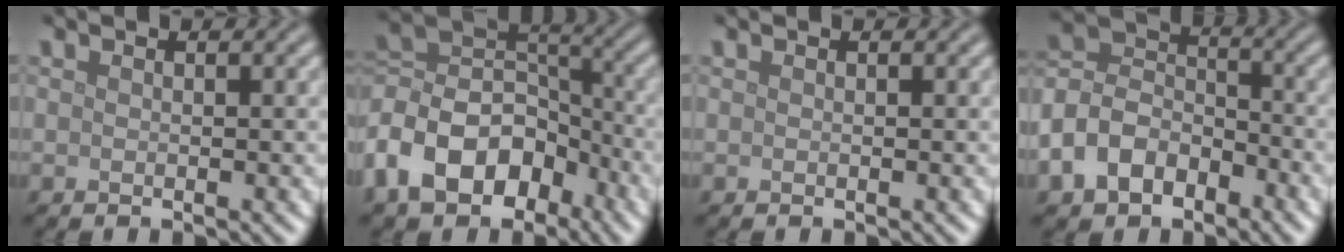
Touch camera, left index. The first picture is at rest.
{"total": 10.5, "force": [-5.0, 7.1, 5.8], "torque": [-0.109, 0.013, -0.108]}
{"total": 0.0}
{"total": 6.9, "force": [-3.5, 4.8, 3.5], "torque": [-0.073, 0.007, -0.083]}